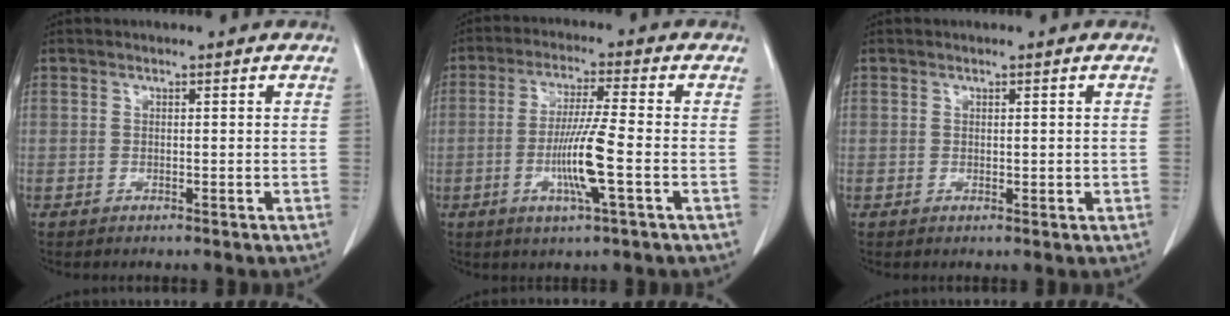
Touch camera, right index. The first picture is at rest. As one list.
[{"total": 8.7, "force": [-2.3, -0.4, 8.4], "torque": [-0.160, -0.011, -0.046]}, {"total": 0.8, "force": [0.1, 0.5, 0.6], "torque": [-0.007, -0.002, 0.005]}]